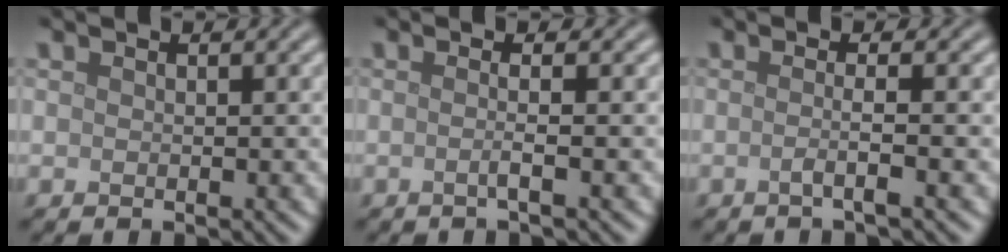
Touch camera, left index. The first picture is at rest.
{"total": 1.8, "force": [-0.2, 0.5, 1.7], "torque": [-0.023, -0.003, -0.014]}
{"total": 2.1, "force": [-0.4, 0.5, 2.0], "torque": [-0.028, -0.002, -0.018]}